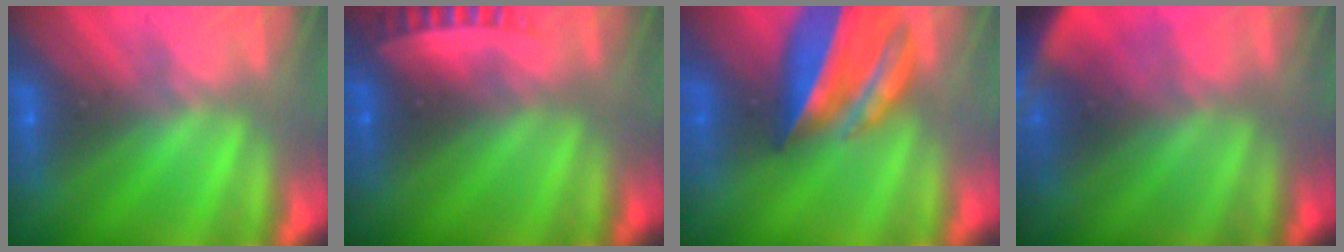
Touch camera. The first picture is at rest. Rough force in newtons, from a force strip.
{"total": 2.9}
{"total": 8.7}
{"total": 4.5}